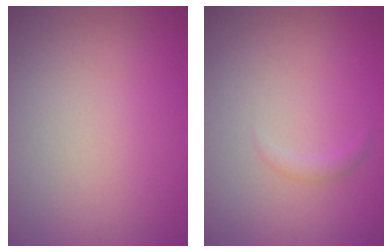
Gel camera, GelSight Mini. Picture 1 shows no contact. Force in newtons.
{"total": 0.9, "press": 0.9, "slide": 0.0}